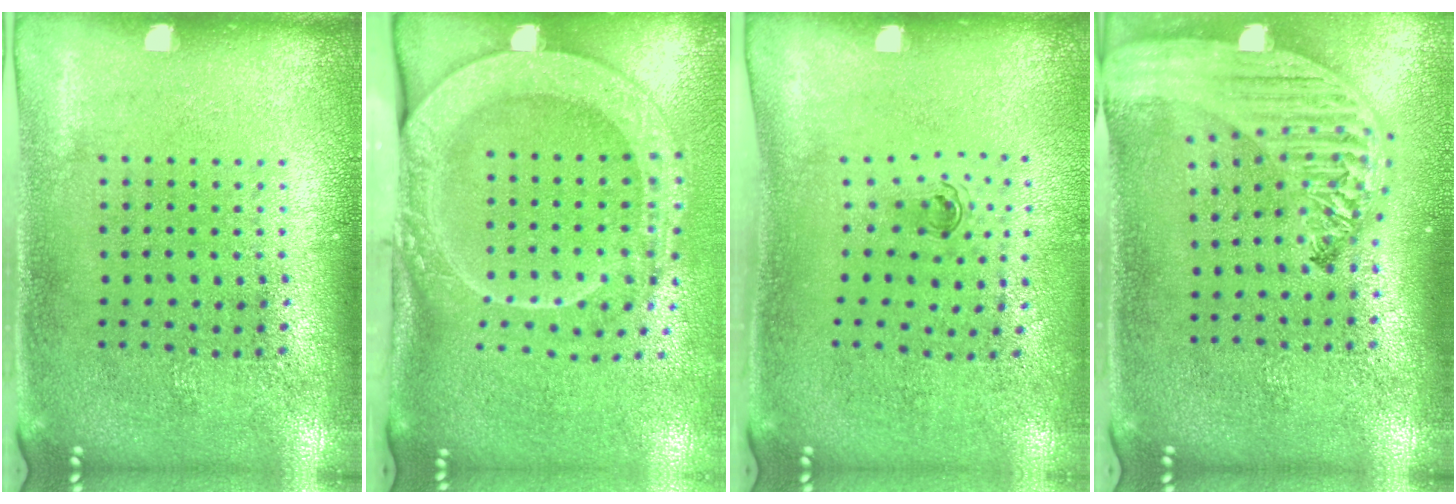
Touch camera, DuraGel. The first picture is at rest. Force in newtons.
{"total": 2.8, "press": 2.1, "slide": 1.9}
{"total": 0.7, "press": 0.4, "slide": 0.6}
{"total": 3.2, "press": 2.5, "slide": 2.0}